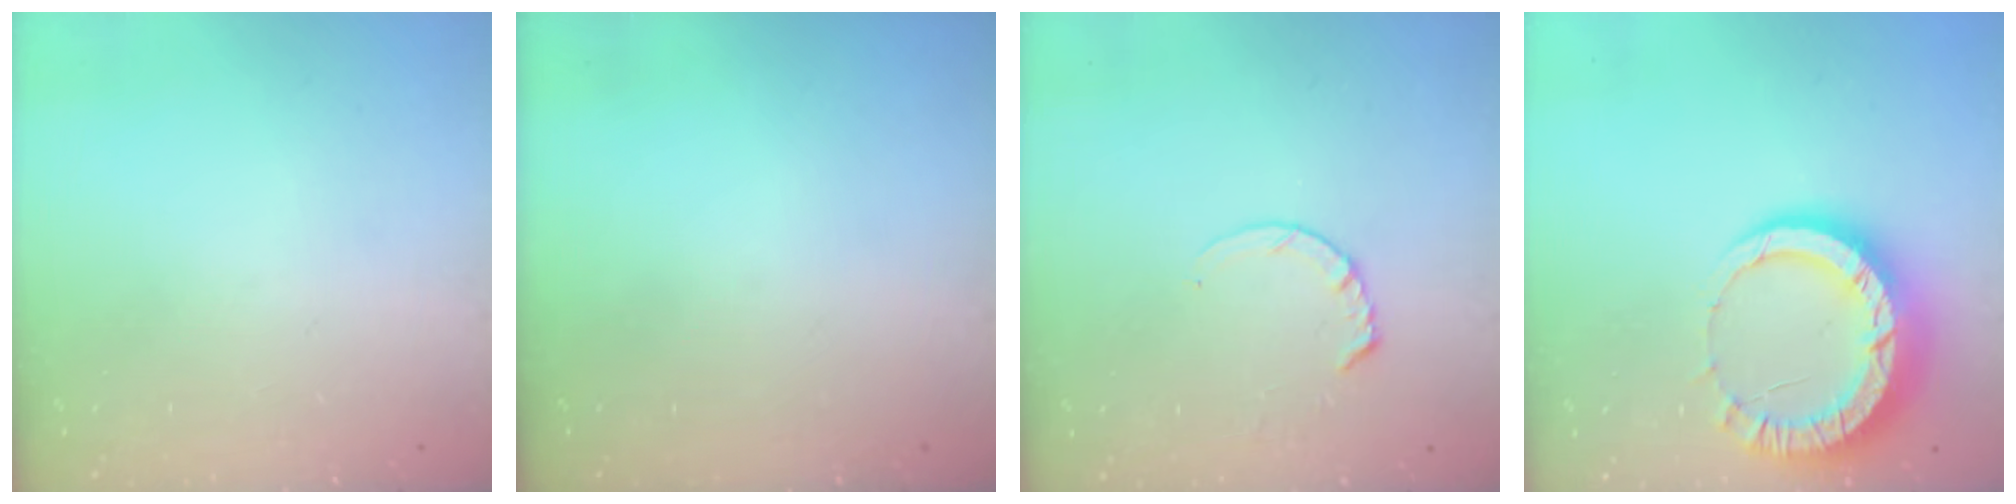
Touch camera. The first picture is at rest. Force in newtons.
{"total": 0.0}
{"total": 4.8, "press": 4.7, "slide": 0.4}
{"total": 12.8, "press": 12.8, "slide": 1.2}